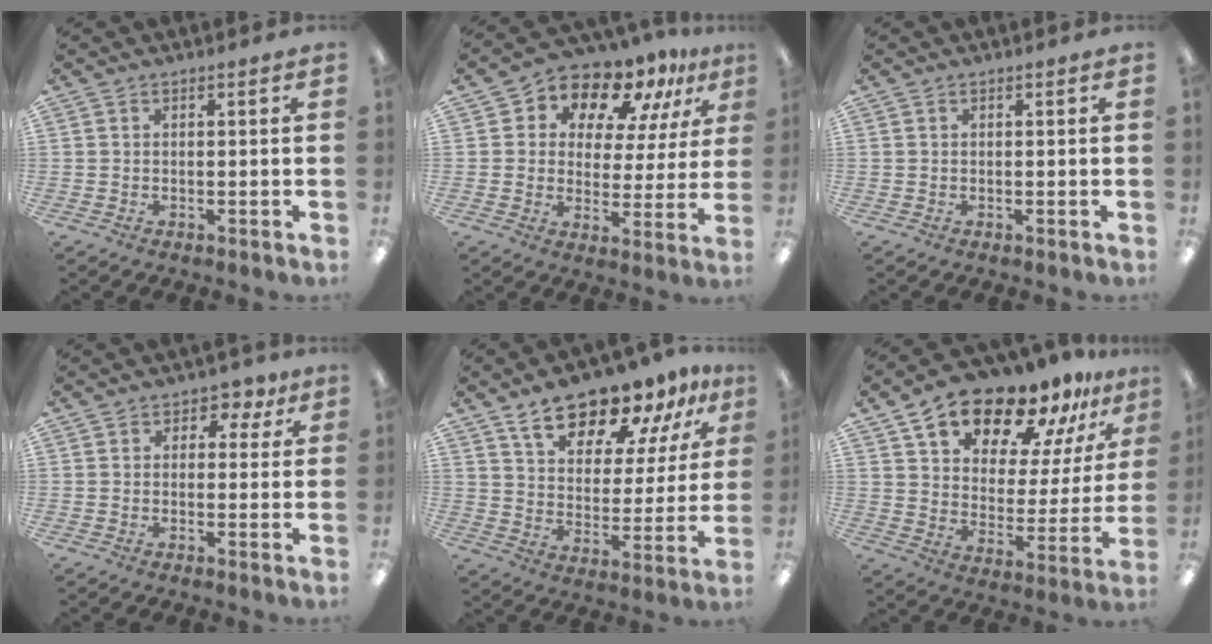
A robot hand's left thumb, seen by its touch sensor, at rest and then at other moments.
{"total": 11.6, "force": [9.3, 5.8, 4.0], "torque": [-0.071, -0.075, 0.162]}
{"total": 0.0}
{"total": 3.0, "force": [1.0, 2.5, 1.2], "torque": [-0.002, -0.001, 0.012]}
{"total": 17.0, "force": [13.1, 7.2, 8.0], "torque": [-0.134, -0.077, 0.230]}
{"total": 17.7, "force": [14.2, 7.6, 7.2], "torque": [-0.122, -0.102, 0.248]}